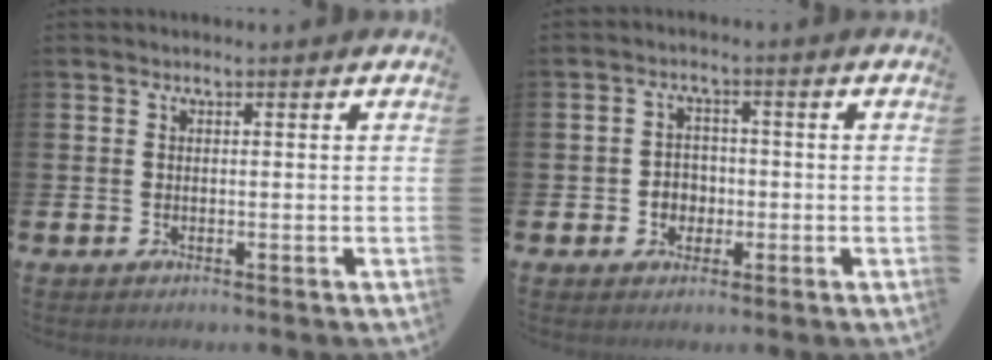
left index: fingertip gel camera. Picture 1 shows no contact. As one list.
[{"total": 2.9, "force": [-0.7, 2.6, 0.9], "torque": [-0.016, 0.003, -0.022]}]